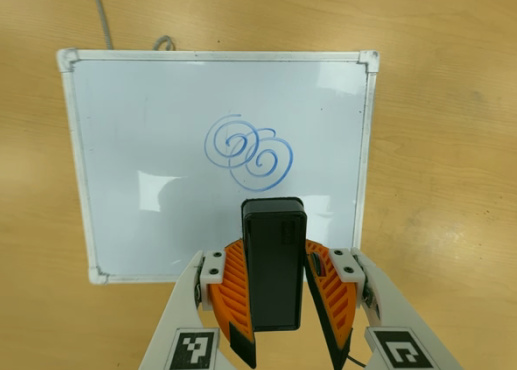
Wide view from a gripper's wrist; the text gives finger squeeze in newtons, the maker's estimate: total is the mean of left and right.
{"total": 5.7, "left": 5.5, "right": 6.0}